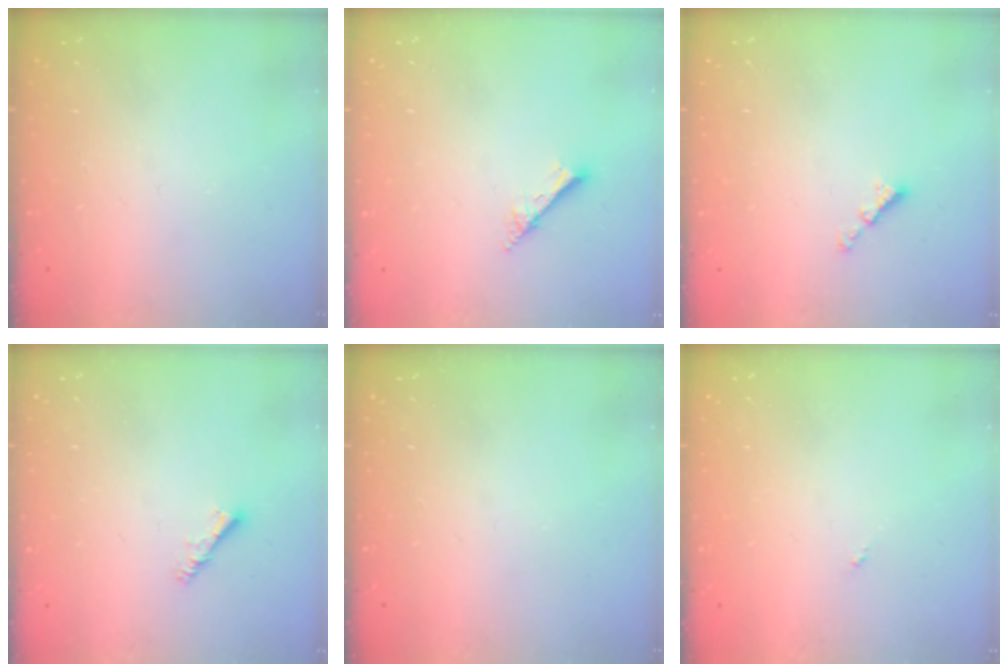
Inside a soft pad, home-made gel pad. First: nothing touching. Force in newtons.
{"total": 2.5, "press": 2.5, "slide": 0.2}
{"total": 2.1, "press": 2.1, "slide": 0.4}
{"total": 3.2, "press": 3.2, "slide": 0.6}
{"total": 0.0}
{"total": 0.0}